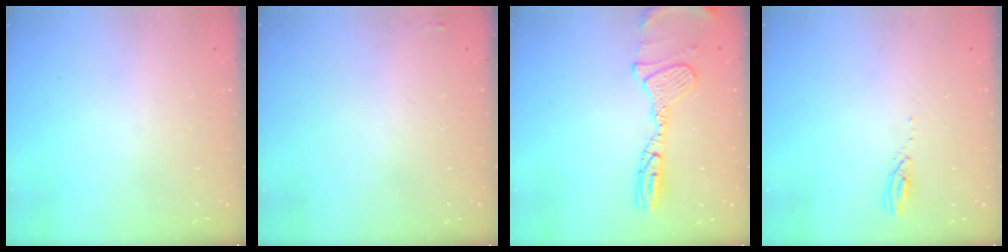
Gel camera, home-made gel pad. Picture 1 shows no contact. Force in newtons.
{"total": 8.1, "press": 2.7, "slide": 7.7}
{"total": 14.0, "press": 13.9, "slide": 1.7}
{"total": 2.8, "press": 2.8, "slide": 0.4}